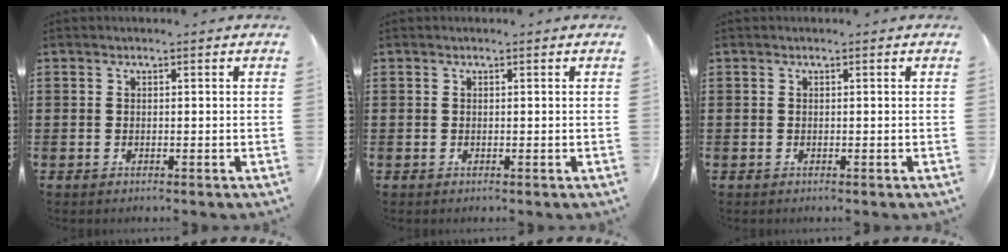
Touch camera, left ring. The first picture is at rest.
{"total": 0.0}
{"total": 0.0}